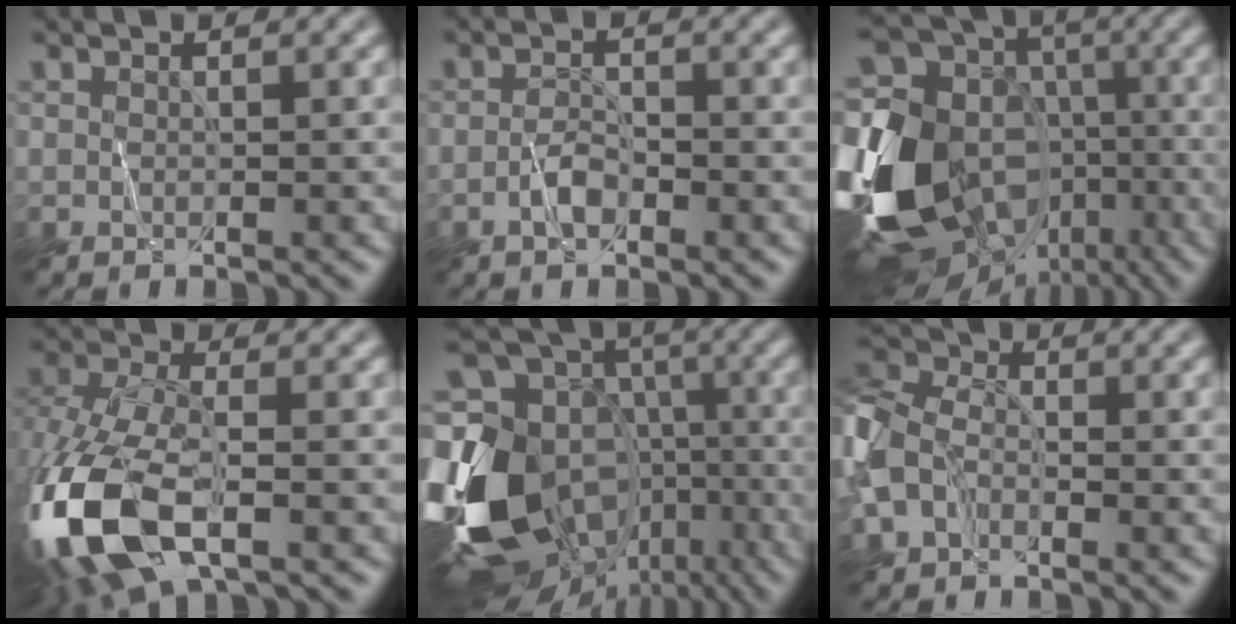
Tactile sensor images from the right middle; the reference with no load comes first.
{"total": 2.0, "force": [-1.0, 0.9, 1.4], "torque": [-0.027, 0.003, -0.022]}
{"total": 18.4, "force": [-4.1, 14.5, 10.6], "torque": [-0.246, -0.004, -0.042]}
{"total": 12.3, "force": [-4.4, 6.1, 9.8], "torque": [-0.232, -0.016, -0.085]}
{"total": 19.6, "force": [-5.9, 14.7, 11.4], "torque": [-0.246, 0.002, -0.064]}
{"total": 6.4, "force": [-1.9, 4.7, 4.0], "torque": [-0.106, 0.005, -0.056]}